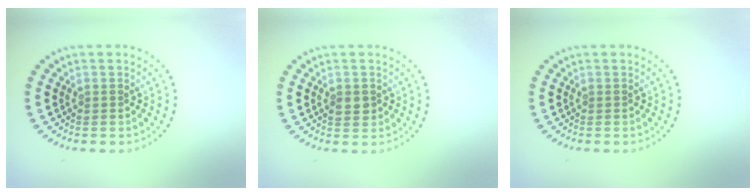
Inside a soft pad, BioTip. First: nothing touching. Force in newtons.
{"total": 1.4, "press": 1.4, "slide": 0.2}
{"total": 0.0}